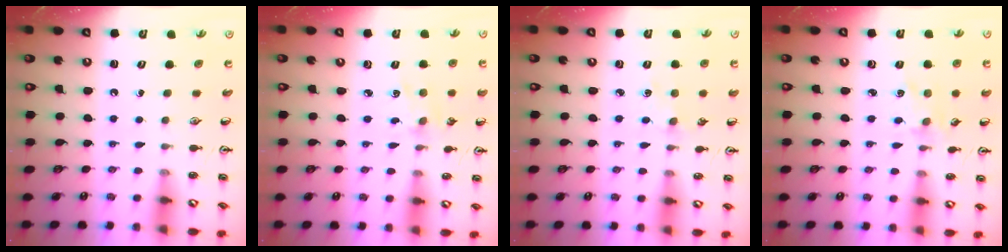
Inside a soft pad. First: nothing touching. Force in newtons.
{"total": 1.8, "press": 1.8, "slide": 0.3}
{"total": 2.3, "press": 2.3, "slide": 0.3}
{"total": 1.9, "press": 1.9, "slide": 0.3}